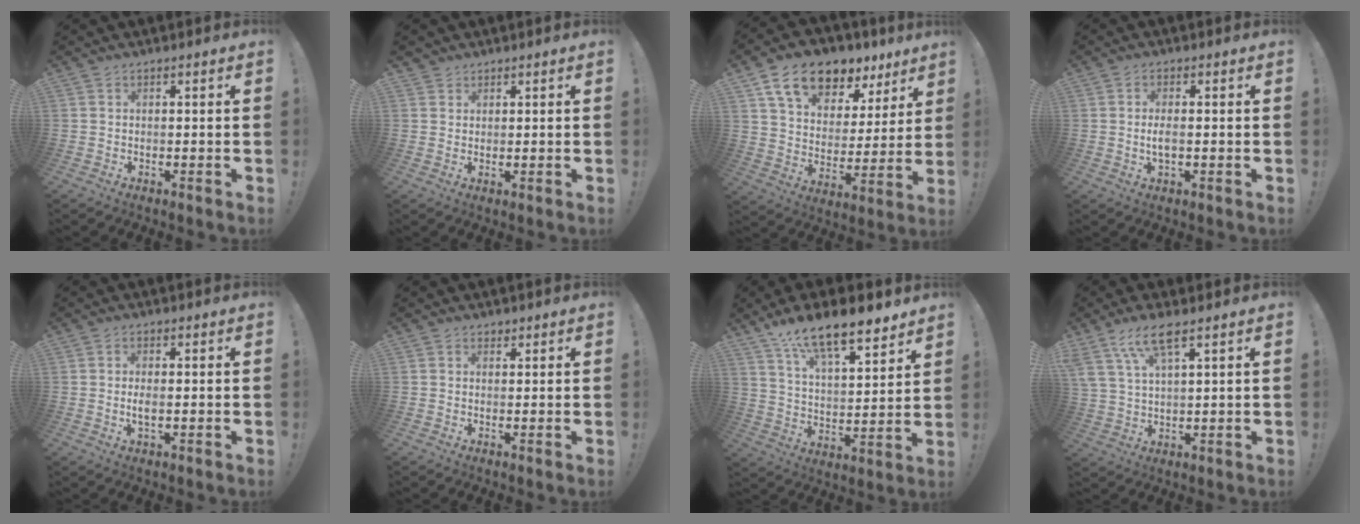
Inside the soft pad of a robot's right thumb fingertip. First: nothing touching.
{"total": 2.1, "force": [1.8, 1.2, 0.1], "torque": [0.003, -0.008, 0.032]}
{"total": 15.4, "force": [10.4, 8.4, 7.7], "torque": [-0.130, -0.064, 0.187]}
{"total": 3.5, "force": [-0.4, 1.4, 3.2], "torque": [-0.062, 0.002, -0.008]}
{"total": 2.8, "force": [-0.2, 1.2, 2.6], "torque": [-0.044, -0.003, -0.007]}
{"total": 1.5, "force": [1.1, 0.9, 0.5], "torque": [0.000, -0.005, 0.020]}
{"total": 14.8, "force": [11.6, 4.2, 8.1], "torque": [-0.147, -0.082, 0.205]}
{"total": 9.3, "force": [6.1, 2.9, 6.4], "torque": [-0.127, -0.017, 0.116]}